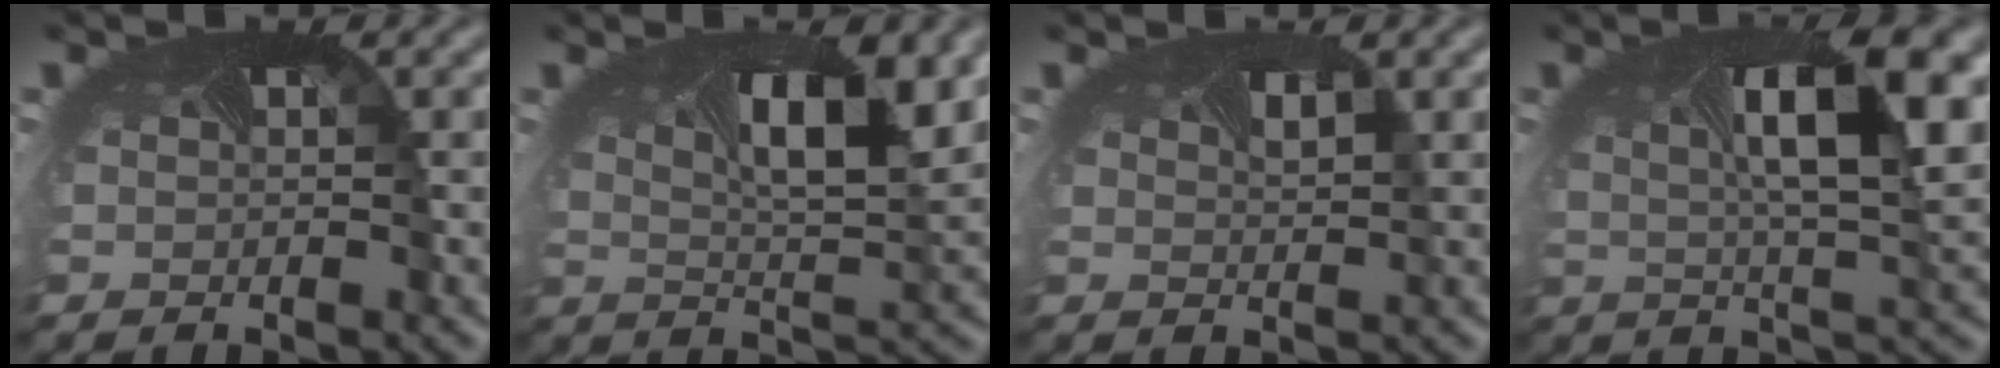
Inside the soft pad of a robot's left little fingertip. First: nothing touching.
{"total": 6.8, "force": [2.7, 2.3, 5.9], "torque": [-0.095, -0.002, 0.040]}
{"total": 1.2, "force": [0.7, 0.3, 0.9], "torque": [-0.012, 0.002, 0.012]}
{"total": 10.1, "force": [2.6, 3.2, 9.2], "torque": [-0.141, -0.001, 0.043]}